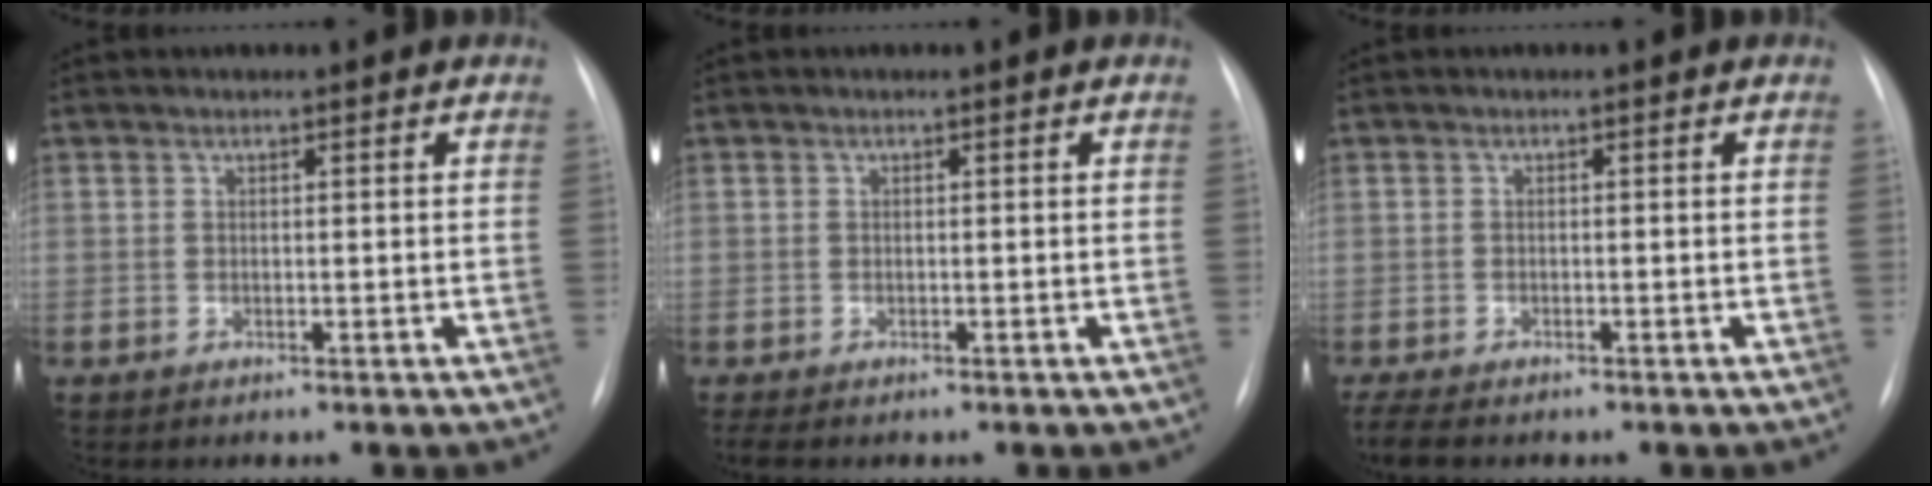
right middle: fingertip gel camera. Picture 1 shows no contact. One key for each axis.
{"total": 2.0, "fx": -1.6, "fy": 0.7, "fz": 1.1, "tx": -0.016, "ty": -0.005, "tz": -0.019}
{"total": 4.3, "fx": -3.5, "fy": 1.3, "fz": 2.2, "tx": -0.048, "ty": -0.012, "tz": -0.055}